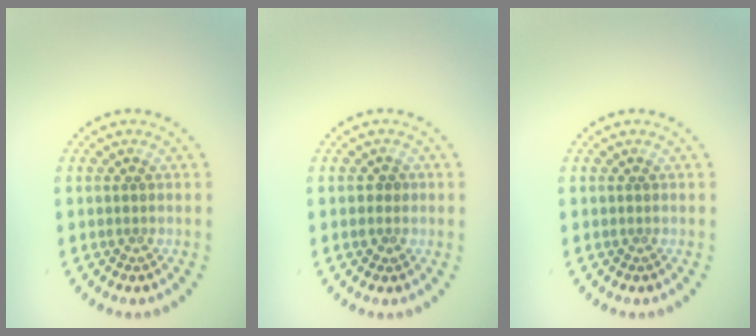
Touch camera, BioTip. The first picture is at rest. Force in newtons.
{"total": 1.1, "press": 1.0, "slide": 0.2}
{"total": 0.0}